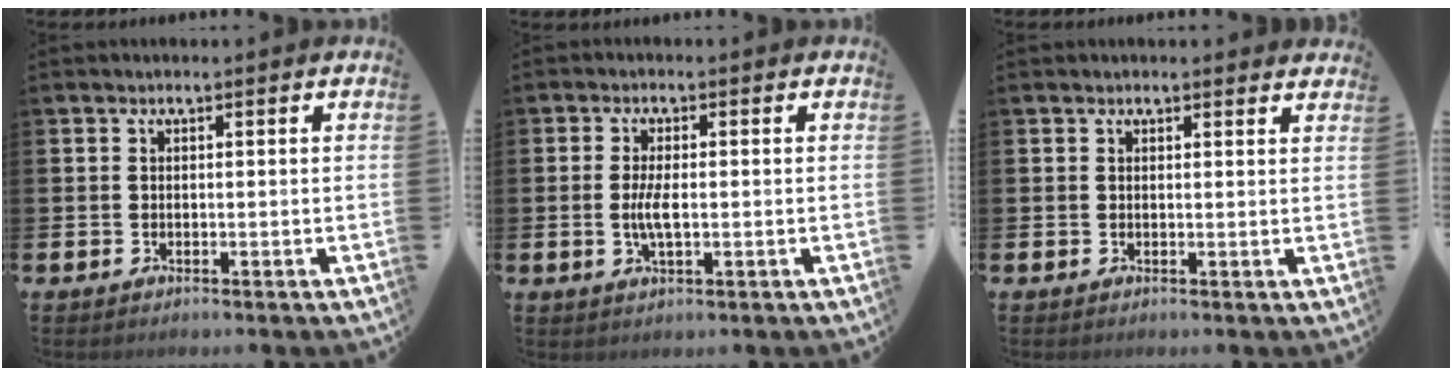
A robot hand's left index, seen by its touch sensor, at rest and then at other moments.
{"total": 3.5, "force": [-0.2, 1.2, 3.3], "torque": [-0.058, -0.005, -0.008]}
{"total": 0.9, "force": [0.9, 0.1, 0.0], "torque": [0.014, -0.005, 0.014]}